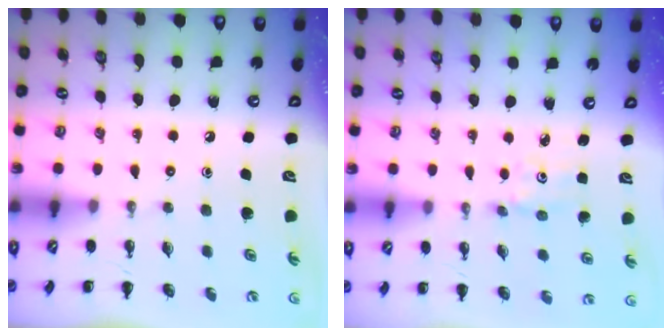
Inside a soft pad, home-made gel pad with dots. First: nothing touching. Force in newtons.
{"total": 1.5, "press": 1.5, "slide": 0.3}